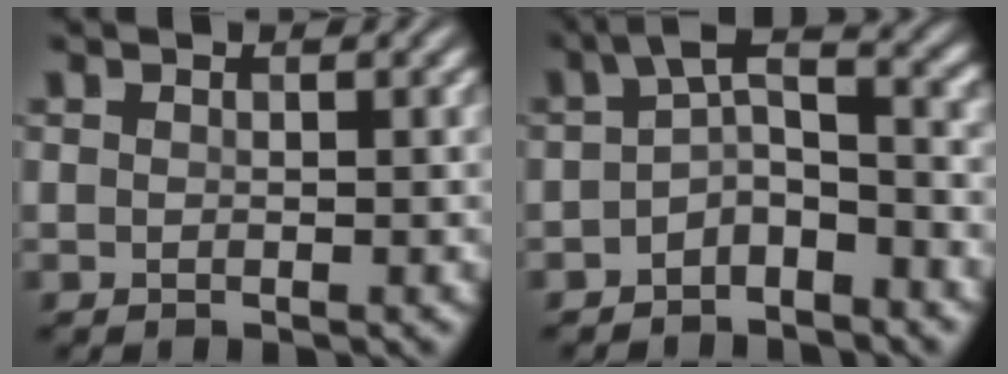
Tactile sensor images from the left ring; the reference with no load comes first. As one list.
[{"total": 4.0, "force": [-1.2, 1.9, 3.3], "torque": [-0.055, 0.011, -0.031]}]